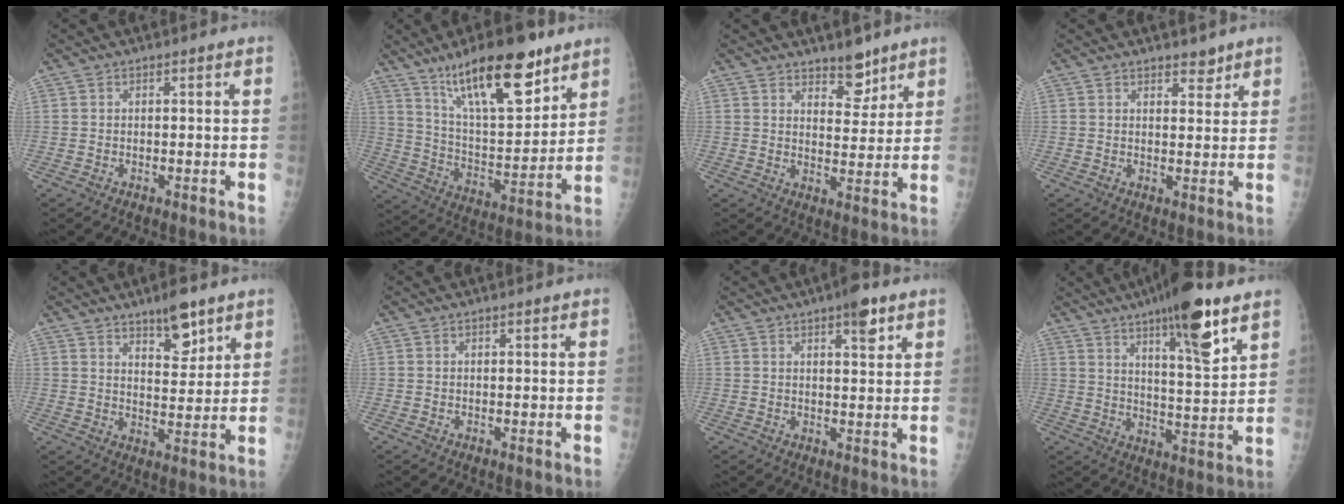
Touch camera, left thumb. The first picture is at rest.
{"total": 20.8, "force": [13.4, 6.8, 14.4], "torque": [-0.199, -0.069, 0.233]}
{"total": 6.1, "force": [4.7, 2.8, 2.7], "torque": [-0.013, -0.036, 0.074]}
{"total": 2.9, "force": [2.3, 1.4, 1.1], "torque": [0.002, -0.016, 0.033]}
{"total": 8.1, "force": [5.5, 2.9, 5.1], "torque": [-0.057, -0.038, 0.086]}
{"total": 0.0}
{"total": 4.9, "force": [2.9, 1.5, 3.7], "torque": [-0.041, -0.013, 0.038]}
{"total": 15.4, "force": [9.1, 3.1, 11.9], "torque": [-0.172, -0.047, 0.144]}